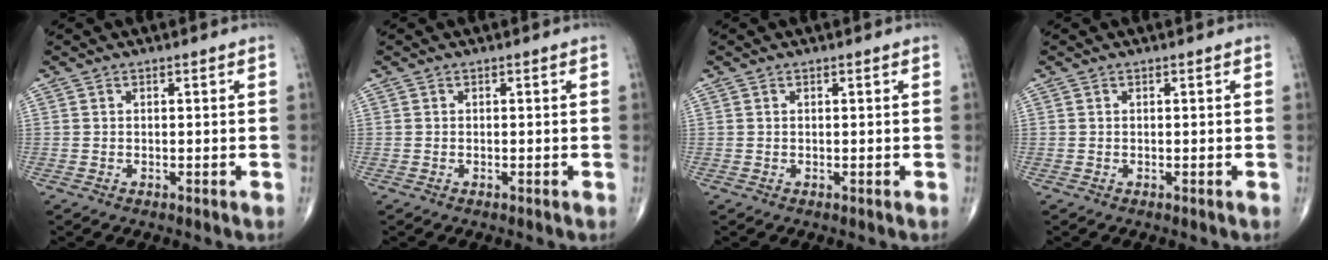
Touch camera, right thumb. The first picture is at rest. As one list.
[{"total": 0.0}, {"total": 0.0}, {"total": 0.0}]